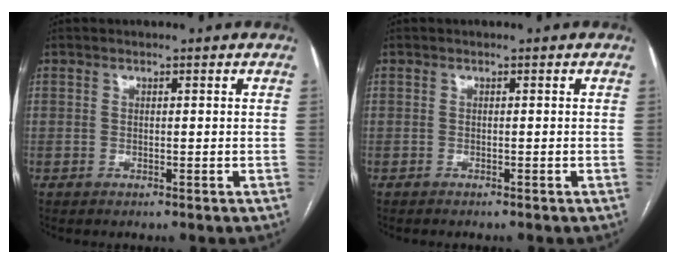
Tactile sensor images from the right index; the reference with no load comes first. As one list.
[{"total": 1.3, "force": [-1.2, 0.1, 0.5], "torque": [-0.006, -0.001, -0.013]}]